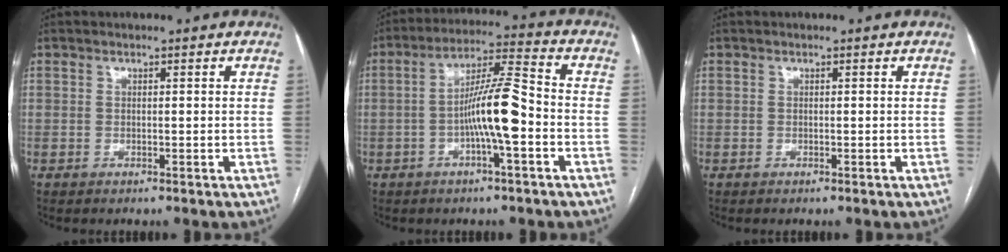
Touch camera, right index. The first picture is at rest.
{"total": 9.8, "force": [-2.5, 0.6, 9.4], "torque": [-0.173, 0.017, -0.048]}
{"total": 0.0}